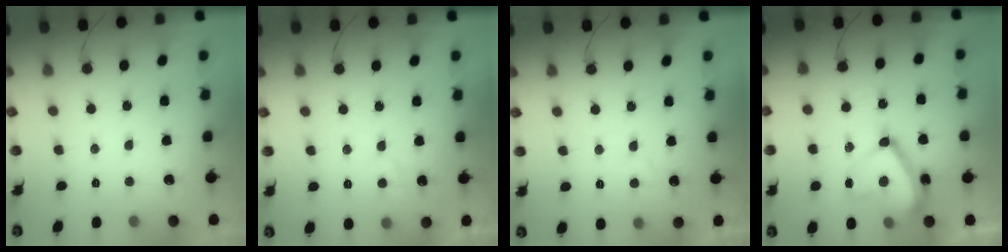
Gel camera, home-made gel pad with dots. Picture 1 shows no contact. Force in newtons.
{"total": 2.9, "press": 2.8, "slide": 0.6}
{"total": 1.6, "press": 1.4, "slide": 0.7}
{"total": 15.2, "press": 15.1, "slide": 1.8}